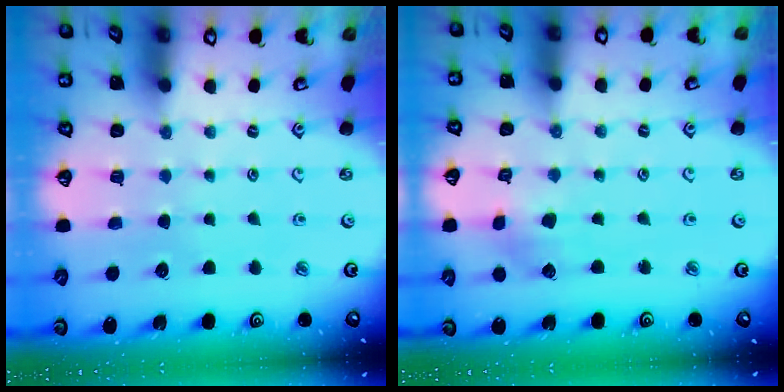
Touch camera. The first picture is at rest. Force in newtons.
{"total": 2.8, "press": 2.8, "slide": 0.1}